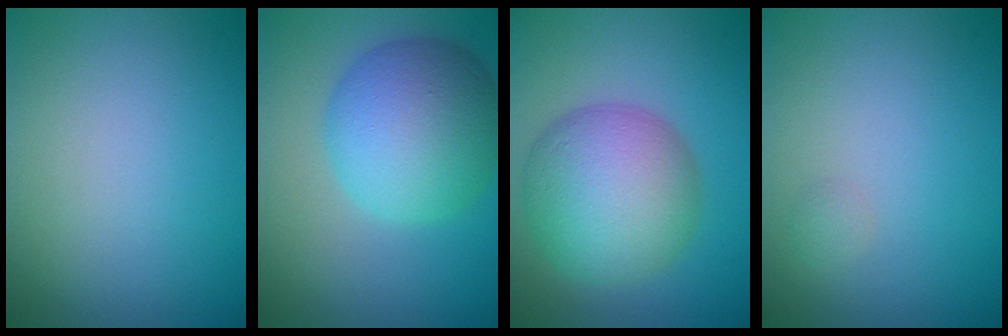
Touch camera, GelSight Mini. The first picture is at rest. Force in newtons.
{"total": 8.4, "press": 8.4, "slide": 0.3}
{"total": 8.7, "press": 8.7, "slide": 0.2}
{"total": 0.5, "press": 0.5, "slide": 0.0}